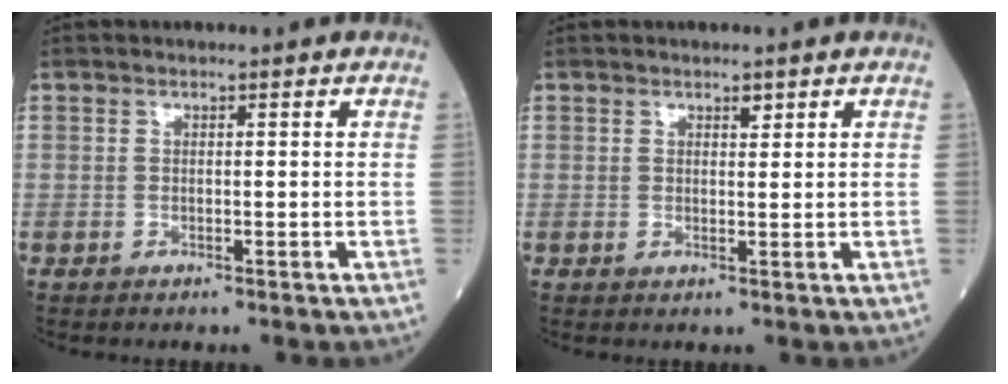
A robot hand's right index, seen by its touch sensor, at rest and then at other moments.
{"total": 1.1, "force": [0.8, 0.4, 0.7], "torque": [-0.011, -0.001, 0.012]}